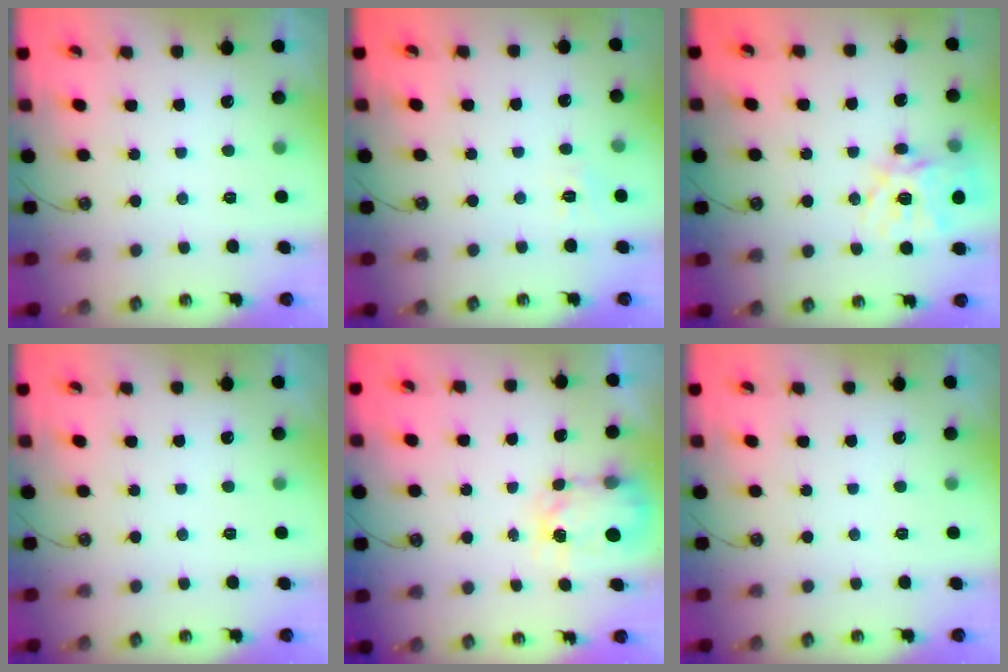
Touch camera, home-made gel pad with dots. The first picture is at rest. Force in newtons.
{"total": 4.4, "press": 4.4, "slide": 0.6}
{"total": 17.5, "press": 17.3, "slide": 2.5}
{"total": 0.0}
{"total": 5.1, "press": 5.1, "slide": 0.5}
{"total": 0.0}